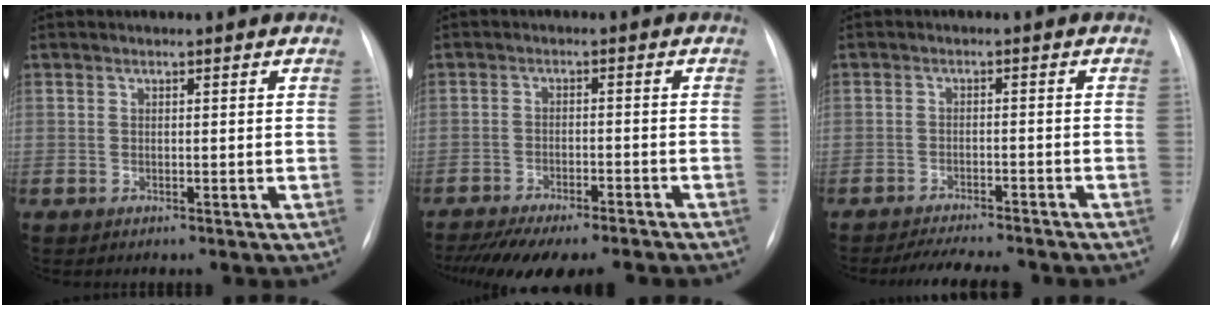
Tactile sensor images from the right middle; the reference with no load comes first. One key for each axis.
{"total": 16.5, "fx": -14.2, "fy": 3.4, "fz": 7.8, "tx": -0.143, "ty": -0.018, "tz": -0.195}
{"total": 8.7, "fx": -7.8, "fy": 1.6, "fz": 3.5, "tx": -0.049, "ty": -0.005, "tz": -0.111}